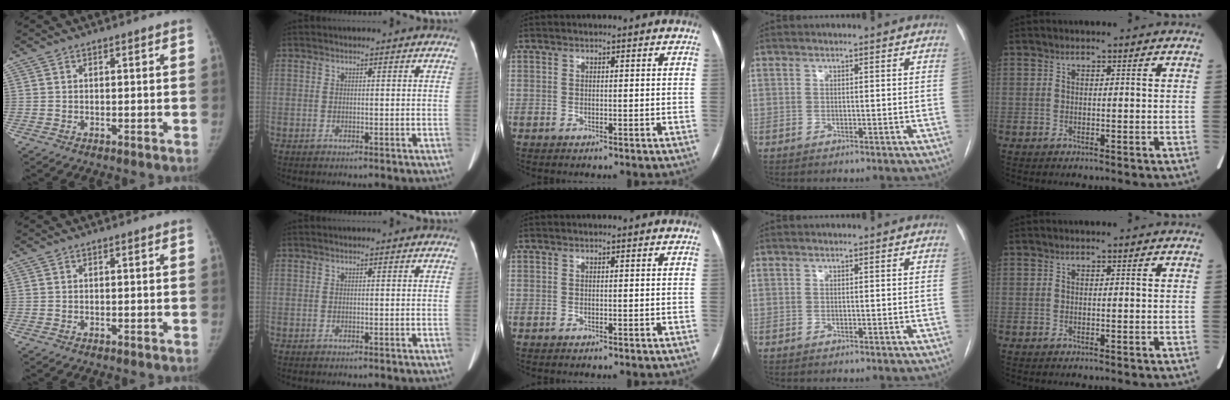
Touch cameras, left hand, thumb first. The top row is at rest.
{}